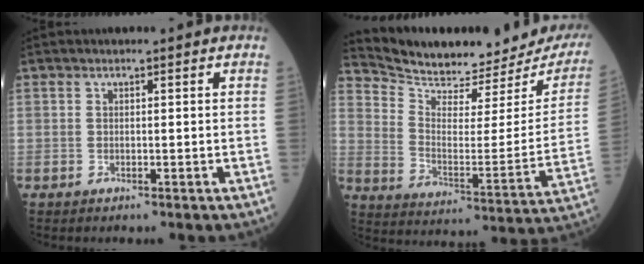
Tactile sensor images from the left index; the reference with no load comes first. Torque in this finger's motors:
{"motor_torque": [0.89, -1.25, 0.01, 0.01]}